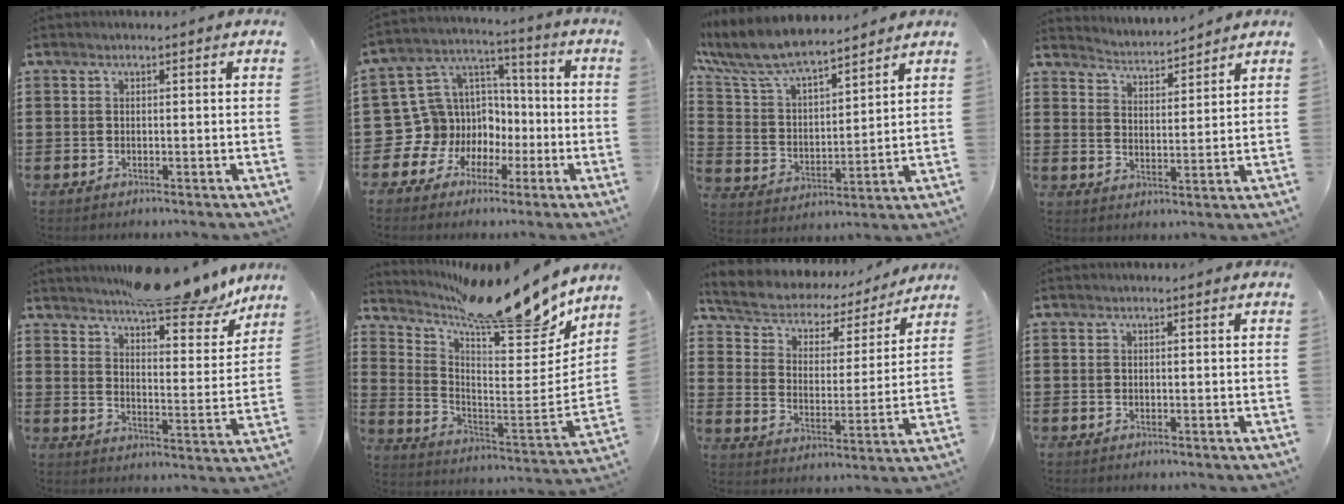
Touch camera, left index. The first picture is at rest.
{"total": 11.7, "force": [-3.4, 11.1, 1.6], "torque": [-0.089, 0.000, -0.040]}
{"total": 8.7, "force": [7.7, 2.0, 3.3], "torque": [-0.102, -0.041, 0.136]}
{"total": 3.4, "force": [3.4, -0.2, -0.4], "torque": [-0.008, -0.023, 0.057]}
{"total": 11.6, "force": [10.4, 1.7, 4.8], "torque": [-0.078, -0.055, 0.183]}
{"total": 16.6, "force": [13.9, 2.5, 8.7], "torque": [-0.150, -0.101, 0.225]}
{"total": 4.5, "force": [4.1, 1.8, 0.6], "torque": [-0.037, -0.032, 0.065]}
{"total": 0.0}